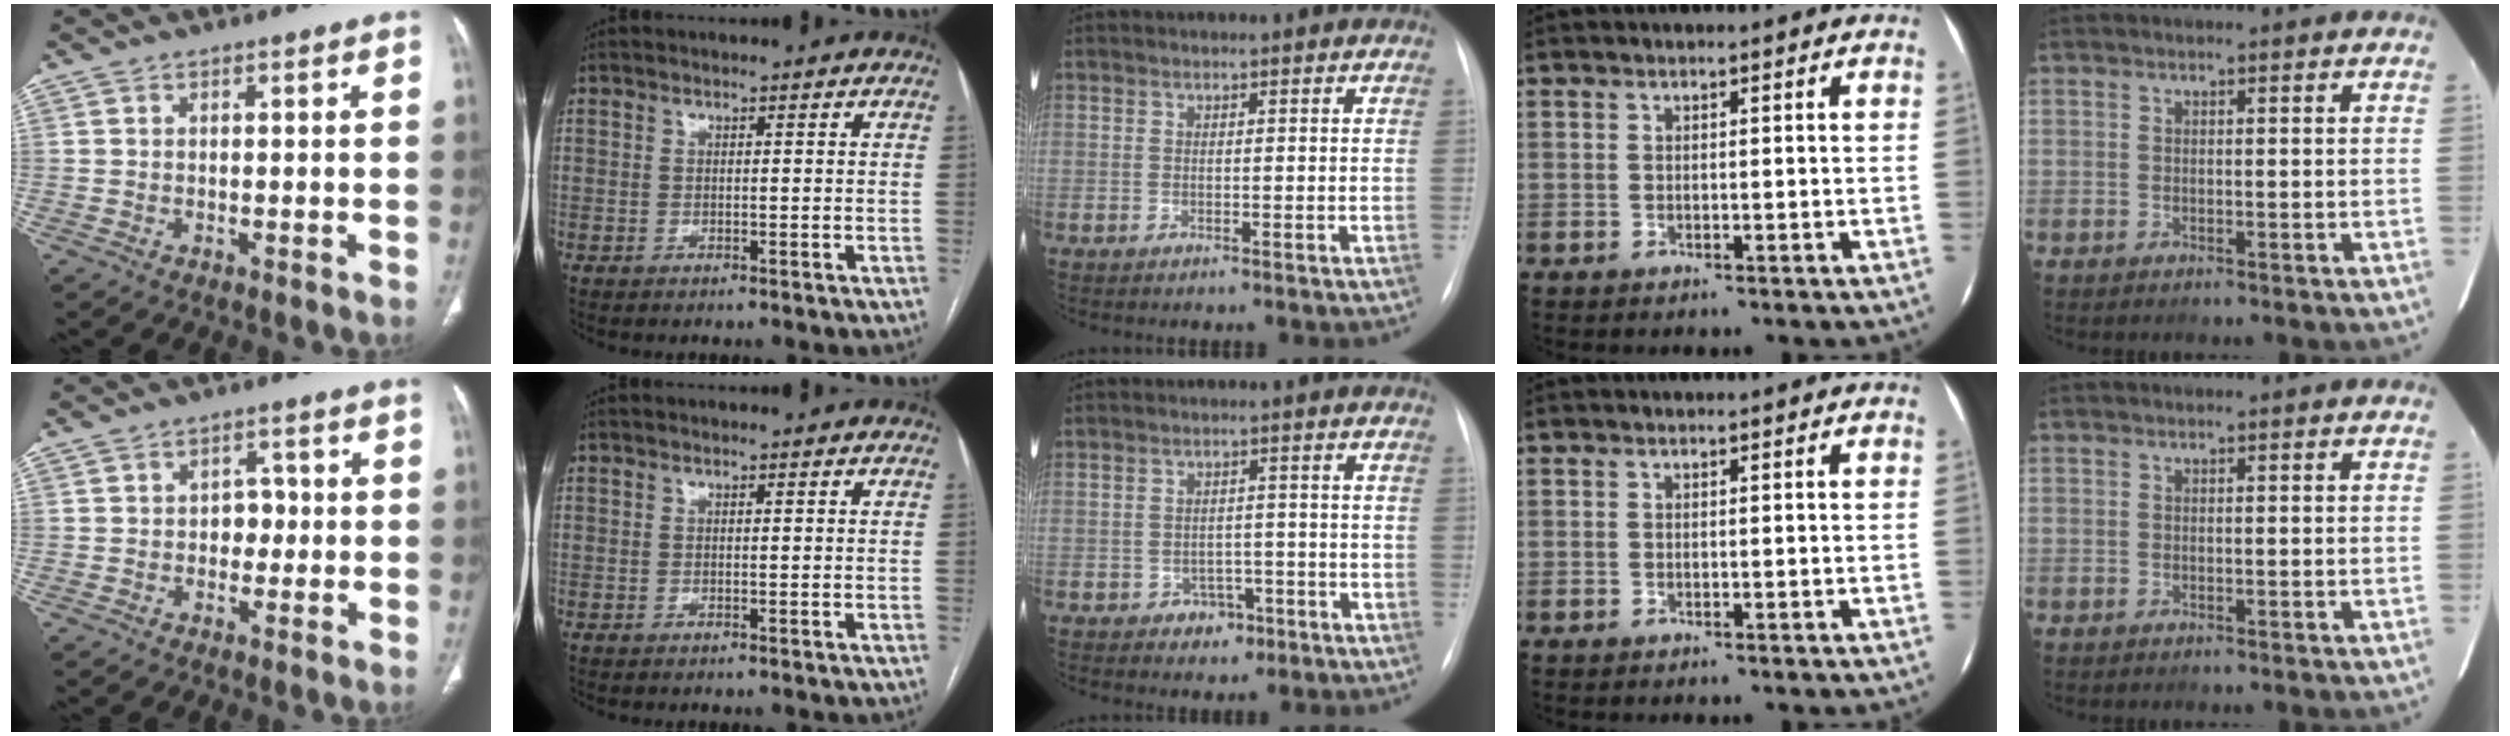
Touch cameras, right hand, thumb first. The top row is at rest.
{"thumb": {"total": 3.5, "force": [-0.2, 2.8, 2.2], "torque": [-0.007, 0.009, -0.008]}, "middle": {"total": 3.5, "force": [-1.9, 2.7, 1.1], "torque": [-0.007, 0.013, -0.021]}}